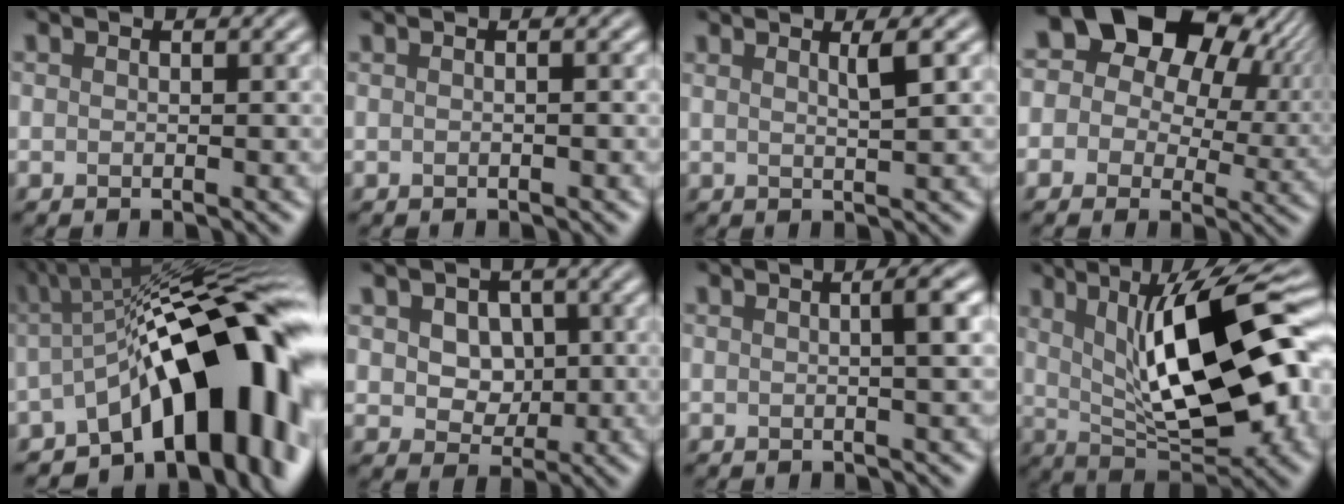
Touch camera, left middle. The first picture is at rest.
{"total": 1.3, "force": [0.4, 0.7, 1.1], "torque": [-0.004, -0.005, -0.011]}
{"total": 2.2, "force": [1.0, 0.6, 1.9], "torque": [-0.024, 0.006, 0.011]}
{"total": 18.4, "force": [7.6, 12.7, 11.0], "torque": [-0.205, 0.045, 0.111]}
{"total": 15.9, "force": [-3.6, 6.6, 14.0], "torque": [-0.154, 0.028, -0.069]}
{"total": 5.6, "force": [1.4, 4.2, 3.5], "torque": [-0.063, 0.014, 0.011]}
{"total": 2.5, "force": [0.3, 0.5, 2.5], "torque": [-0.029, 0.009, 0.000]}
{"total": 13.8, "force": [2.5, 4.7, 12.7], "torque": [-0.184, 0.012, 0.034]}